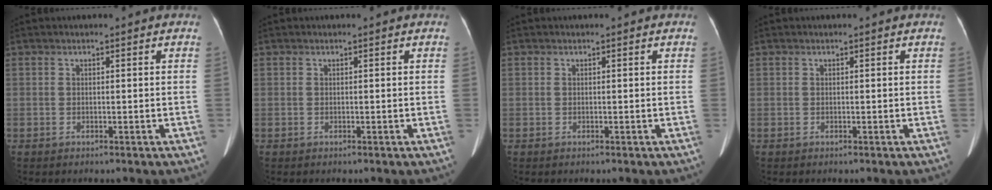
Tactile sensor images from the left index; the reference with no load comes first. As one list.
[{"total": 0.0}, {"total": 0.0}, {"total": 0.0}]